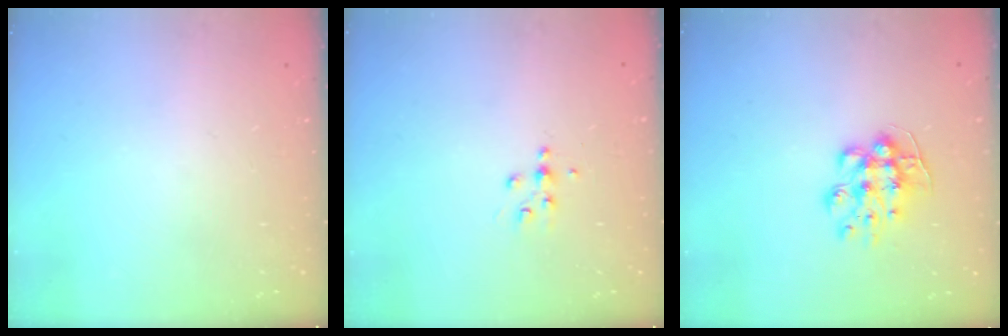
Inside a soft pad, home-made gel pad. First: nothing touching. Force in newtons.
{"total": 4.7, "press": 4.6, "slide": 0.5}
{"total": 9.3, "press": 9.3, "slide": 0.4}